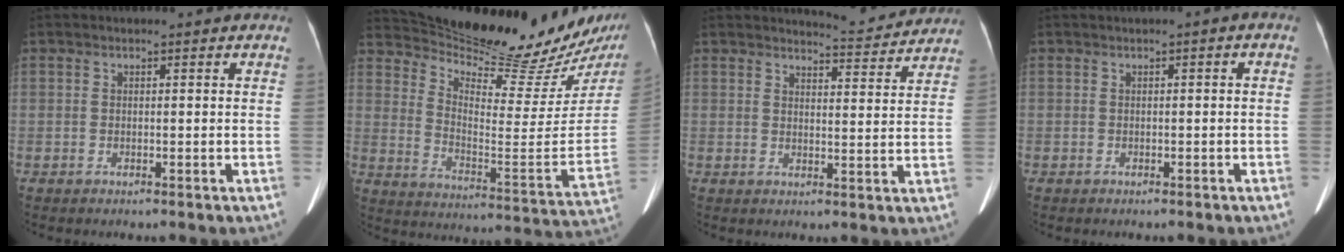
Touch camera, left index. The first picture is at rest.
{"total": 25.2, "force": [23.2, 4.5, 8.5], "torque": [-0.130, -0.081, 0.302]}
{"total": 6.7, "force": [6.7, 0.3, 0.1], "torque": [-0.009, -0.011, 0.080]}
{"total": 1.0, "force": [-0.4, 0.7, 0.5], "torque": [-0.003, 0.006, -0.006]}